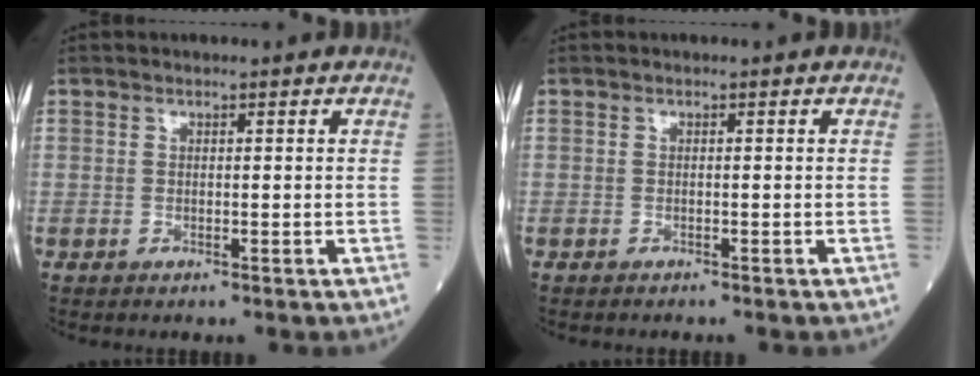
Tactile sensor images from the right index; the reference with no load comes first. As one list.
[{"total": 1.1, "force": [-1.0, 0.1, 0.4], "torque": [-0.007, -0.002, -0.014]}]